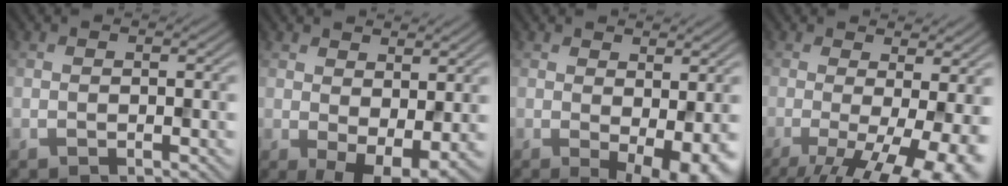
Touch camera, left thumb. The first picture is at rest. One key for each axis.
{"total": 6.2, "fx": 0.7, "fy": 3.3, "fz": 5.2, "tx": -0.087, "ty": -0.017, "tz": 0.023}
{"total": 6.3, "fx": -0.3, "fy": 2.6, "fz": 5.8, "tx": -0.084, "ty": -0.013, "tz": 0.009}
{"total": 13.9, "fx": -4.0, "fy": 4.6, "fz": 12.5, "tx": -0.163, "ty": -0.017, "tz": -0.040}